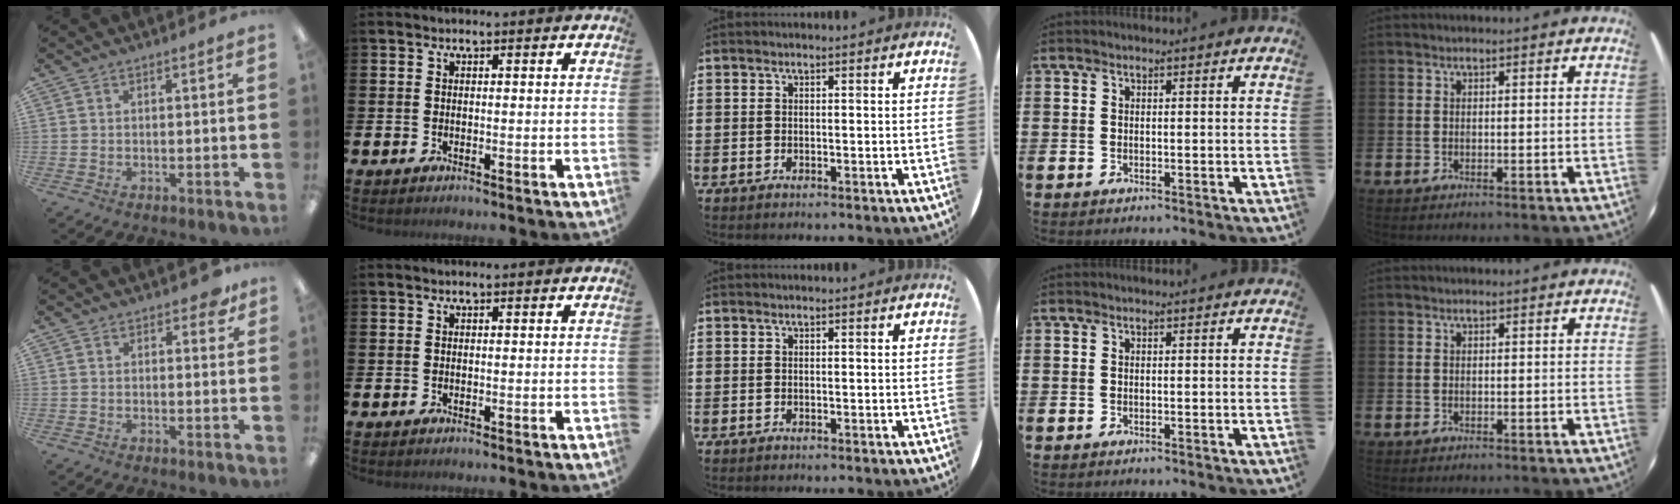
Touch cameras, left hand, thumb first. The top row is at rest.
{"thumb": {"total": 3.1, "force": [2.0, 1.7, 1.7], "torque": [-0.013, -0.003, 0.030]}}